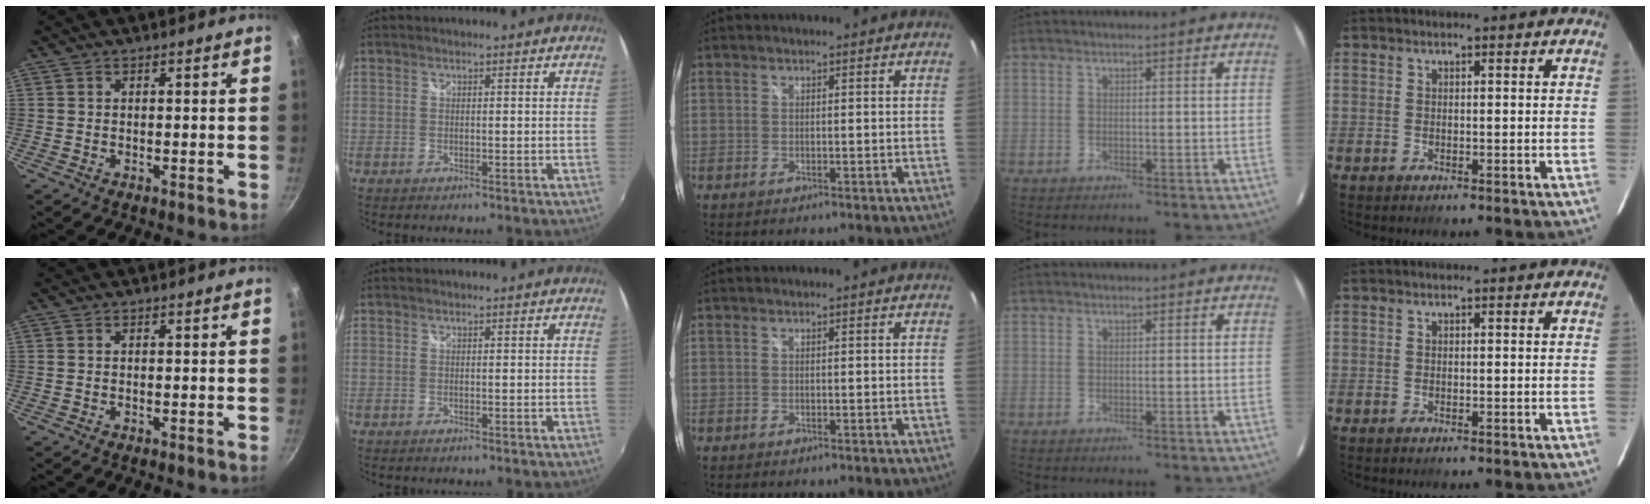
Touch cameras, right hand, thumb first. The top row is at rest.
{}